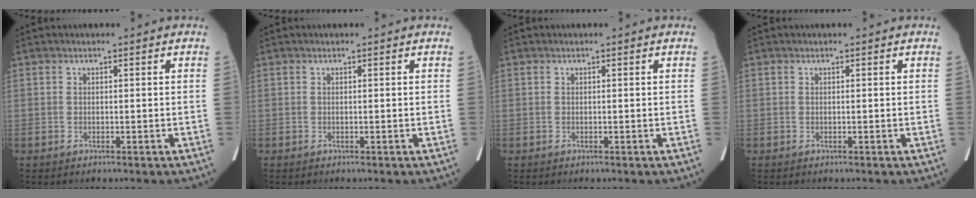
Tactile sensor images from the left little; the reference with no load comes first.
{"total": 0.0}
{"total": 0.0}
{"total": 0.0}